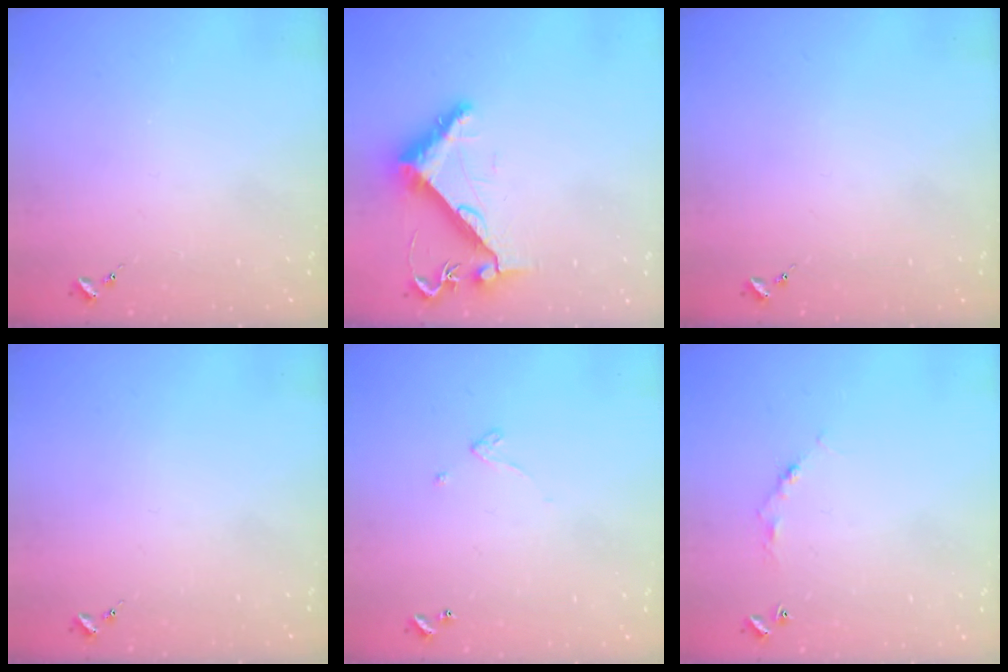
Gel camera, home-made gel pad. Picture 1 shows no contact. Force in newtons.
{"total": 8.4, "press": 8.4, "slide": 0.4}
{"total": 0.0}
{"total": 0.0}
{"total": 2.6, "press": 2.6, "slide": 0.2}
{"total": 4.1, "press": 4.1, "slide": 0.3}